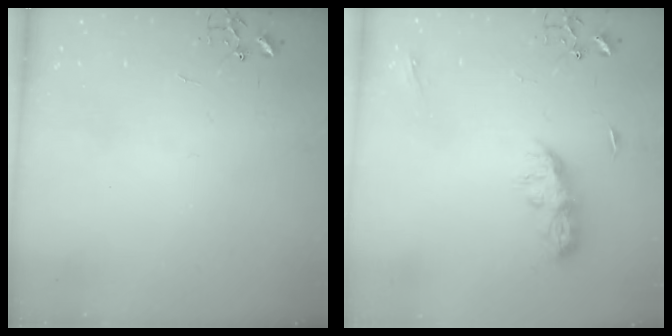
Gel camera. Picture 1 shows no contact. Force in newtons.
{"total": 8.7, "press": 8.7, "slide": 0.4}